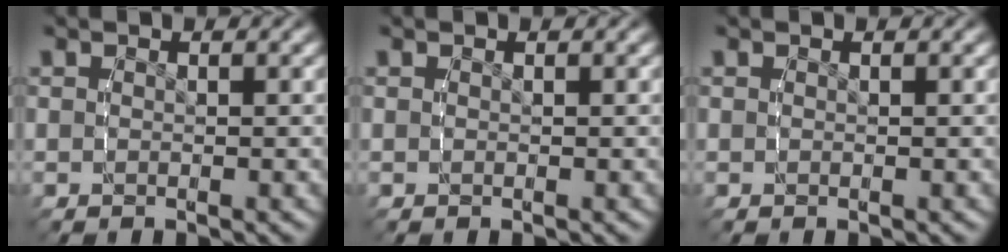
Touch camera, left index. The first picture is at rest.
{"total": 0.0}
{"total": 0.0}